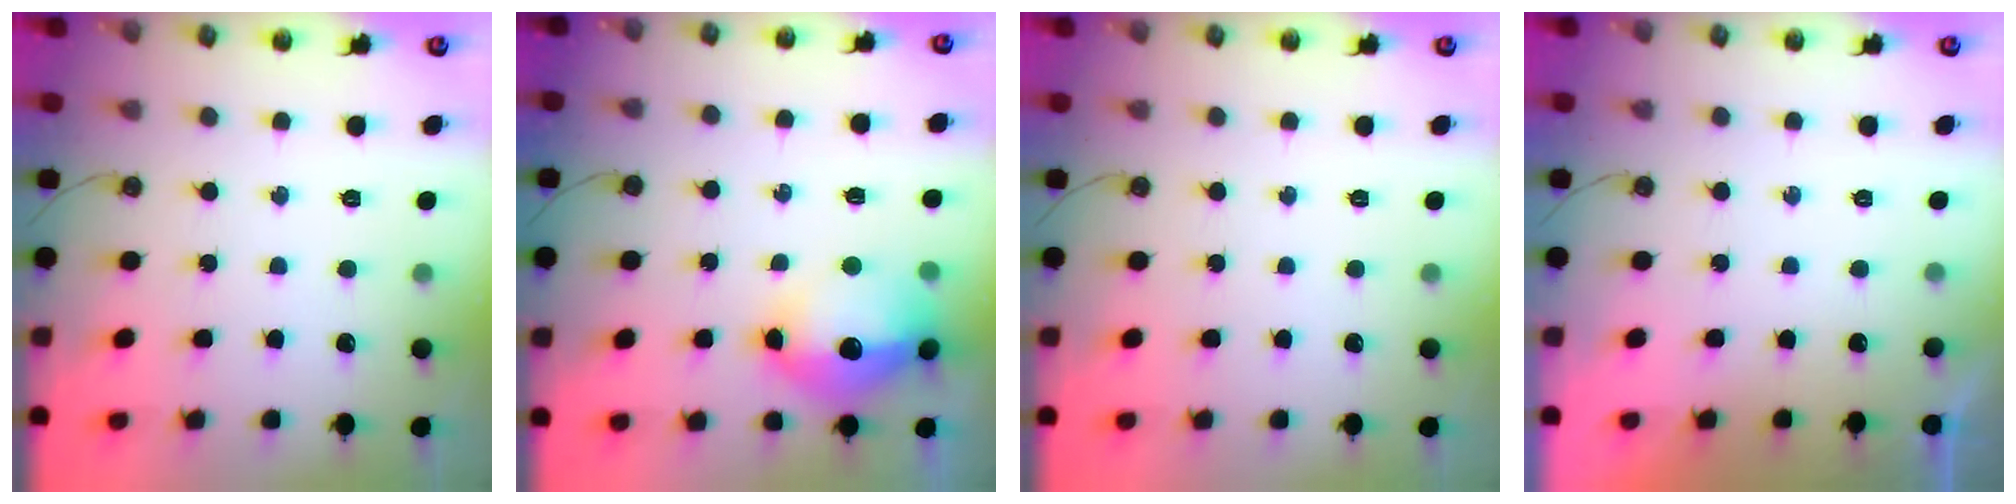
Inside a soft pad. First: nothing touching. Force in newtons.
{"total": 15.4, "press": 15.3, "slide": 1.6}
{"total": 0.0}
{"total": 0.0}